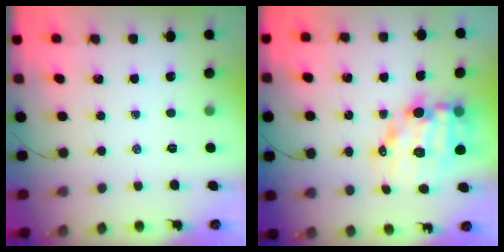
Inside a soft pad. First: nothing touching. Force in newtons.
{"total": 12.1, "press": 11.7, "slide": 3.0}